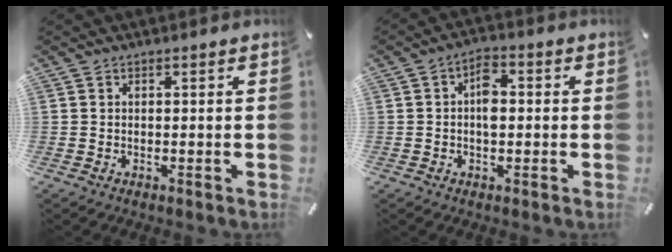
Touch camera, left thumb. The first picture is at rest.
{"total": 4.7, "force": [0.0, 2.8, 3.8], "torque": [-0.057, 0.004, -0.003]}